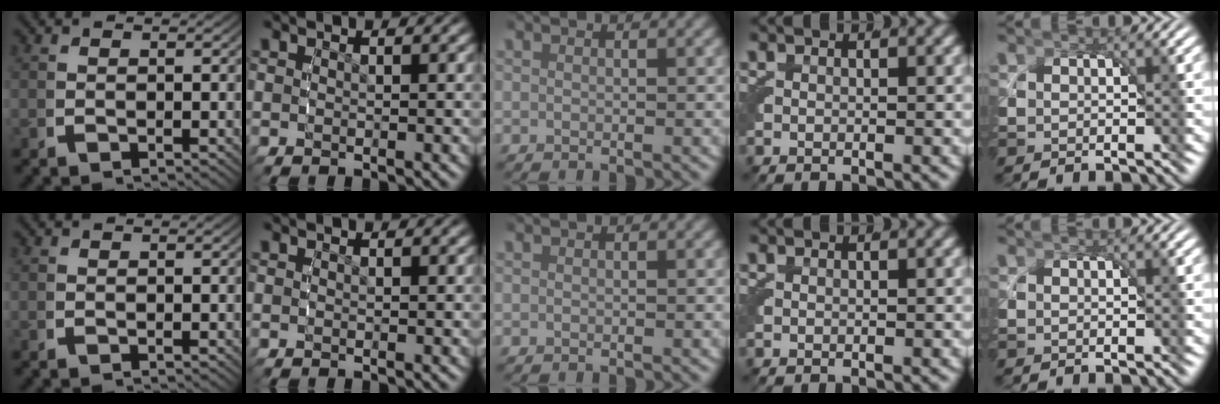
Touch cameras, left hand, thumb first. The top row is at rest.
{}